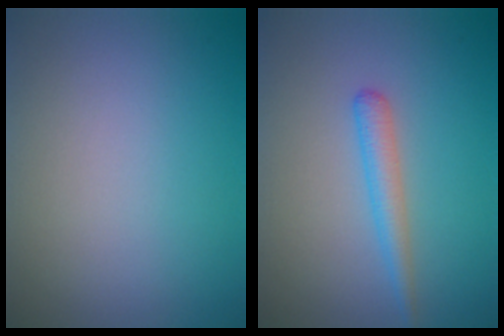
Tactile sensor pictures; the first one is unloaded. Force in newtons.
{"total": 2.0, "press": 1.9, "slide": 0.1}